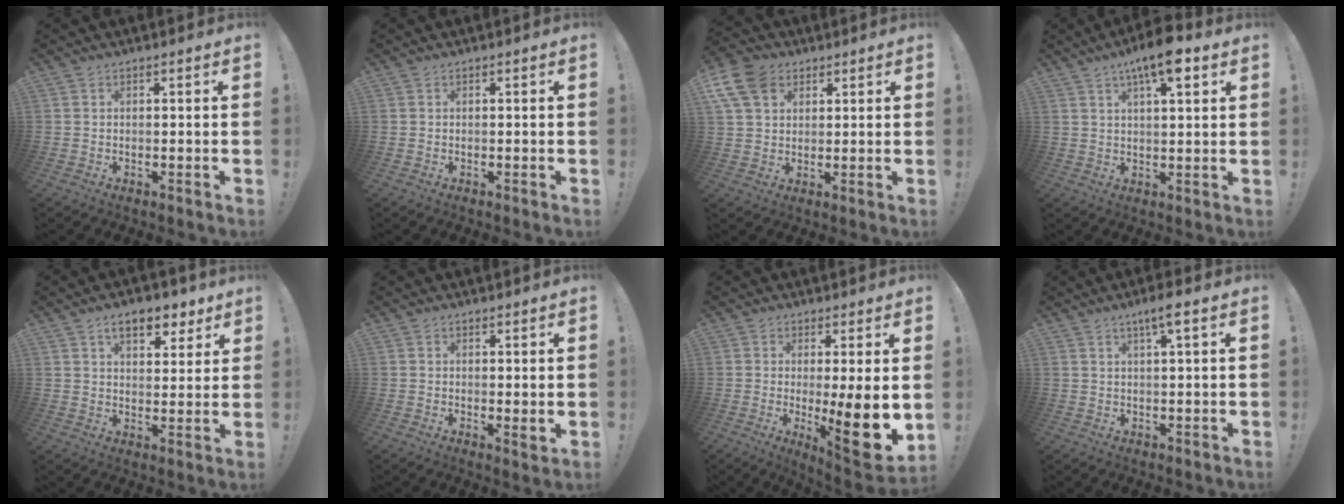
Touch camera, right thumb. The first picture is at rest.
{"total": 0.0}
{"total": 11.3, "force": [5.2, 8.1, 5.9], "torque": [-0.113, -0.018, 0.104]}
{"total": 9.8, "force": [5.1, 3.0, 7.7], "torque": [-0.117, -0.019, 0.084]}
{"total": 9.6, "force": [5.9, 4.8, 5.8], "torque": [-0.076, -0.025, 0.103]}
{"total": 2.0, "force": [1.0, 0.5, 1.7], "torque": [-0.017, -0.006, 0.017]}
{"total": 13.8, "force": [-1.6, 1.8, 13.6], "torque": [-0.168, -0.022, -0.017]}
{"total": 4.7, "force": [2.3, 0.3, 4.1], "torque": [-0.072, -0.003, 0.034]}